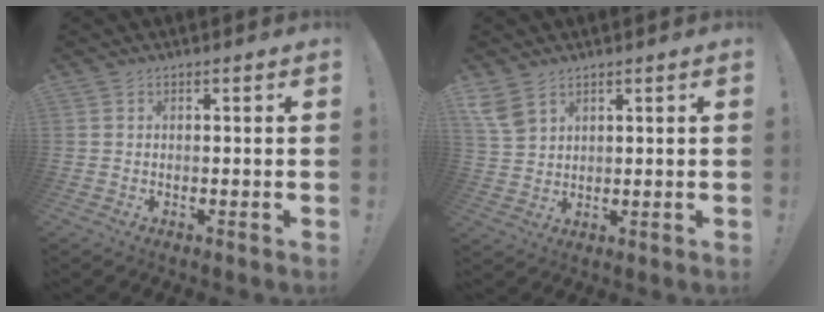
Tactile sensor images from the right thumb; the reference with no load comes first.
{"total": 6.1, "force": [4.0, 3.4, 3.1], "torque": [-0.073, -0.013, 0.081]}